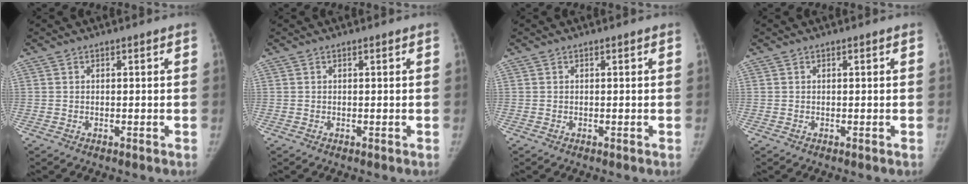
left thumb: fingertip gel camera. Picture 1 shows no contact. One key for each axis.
{"total": 0.0}
{"total": 0.0}
{"total": 0.0}